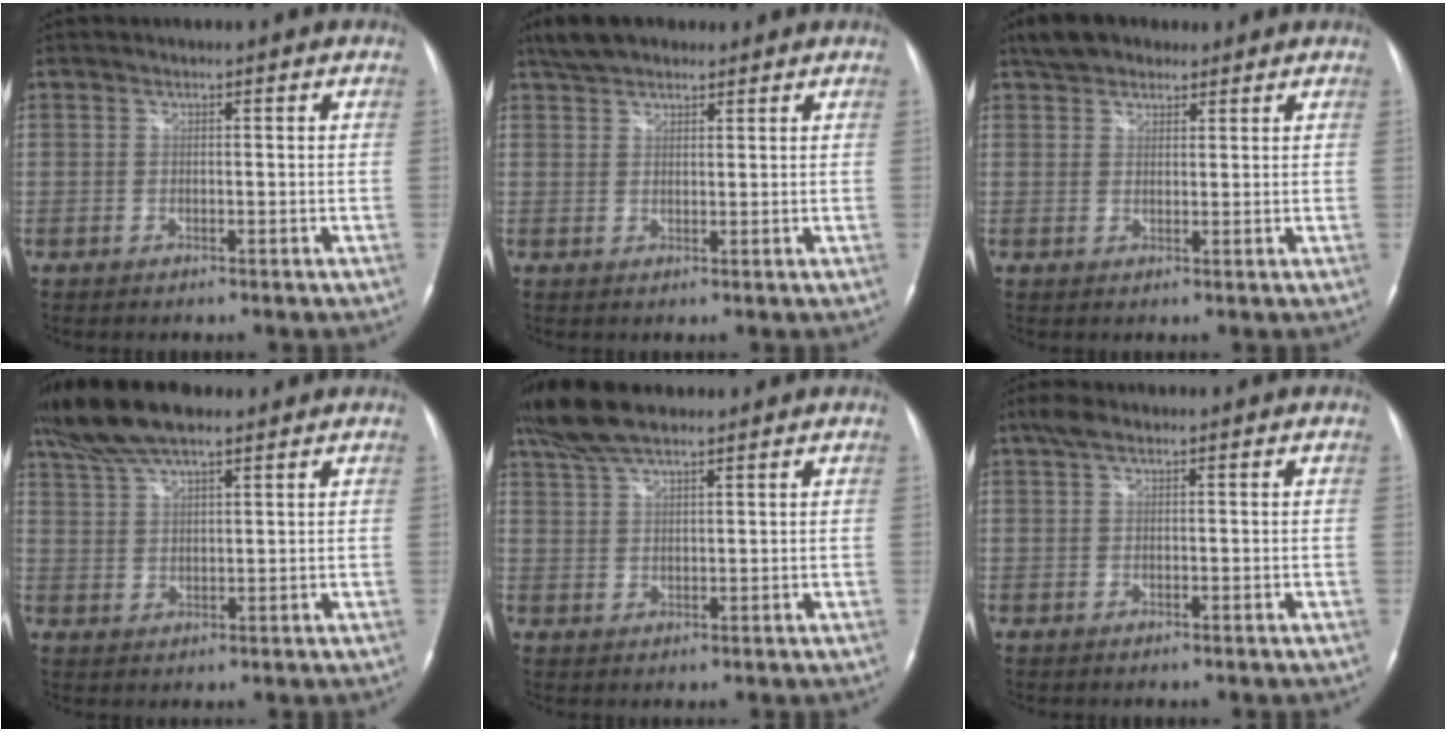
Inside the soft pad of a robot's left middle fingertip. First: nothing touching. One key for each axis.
{"total": 5.8, "fx": 4.6, "fy": 2.6, "fz": 2.5, "tx": -0.052, "ty": 0.024, "tz": 0.085}
{"total": 6.2, "fx": 4.7, "fy": 3.3, "fz": 2.4, "tx": -0.045, "ty": 0.024, "tz": 0.084}
{"total": 9.7, "fx": 7.7, "fy": 2.2, "fz": 5.4, "tx": -0.114, "ty": 0.027, "tz": 0.143}
{"total": 7.9, "fx": 6.4, "fy": 1.9, "fz": 4.2, "tx": -0.091, "ty": 0.027, "tz": 0.124}
{"total": 2.2, "fx": 1.4, "fy": 0.8, "fz": 1.5, "tx": -0.037, "ty": 0.024, "tz": 0.028}